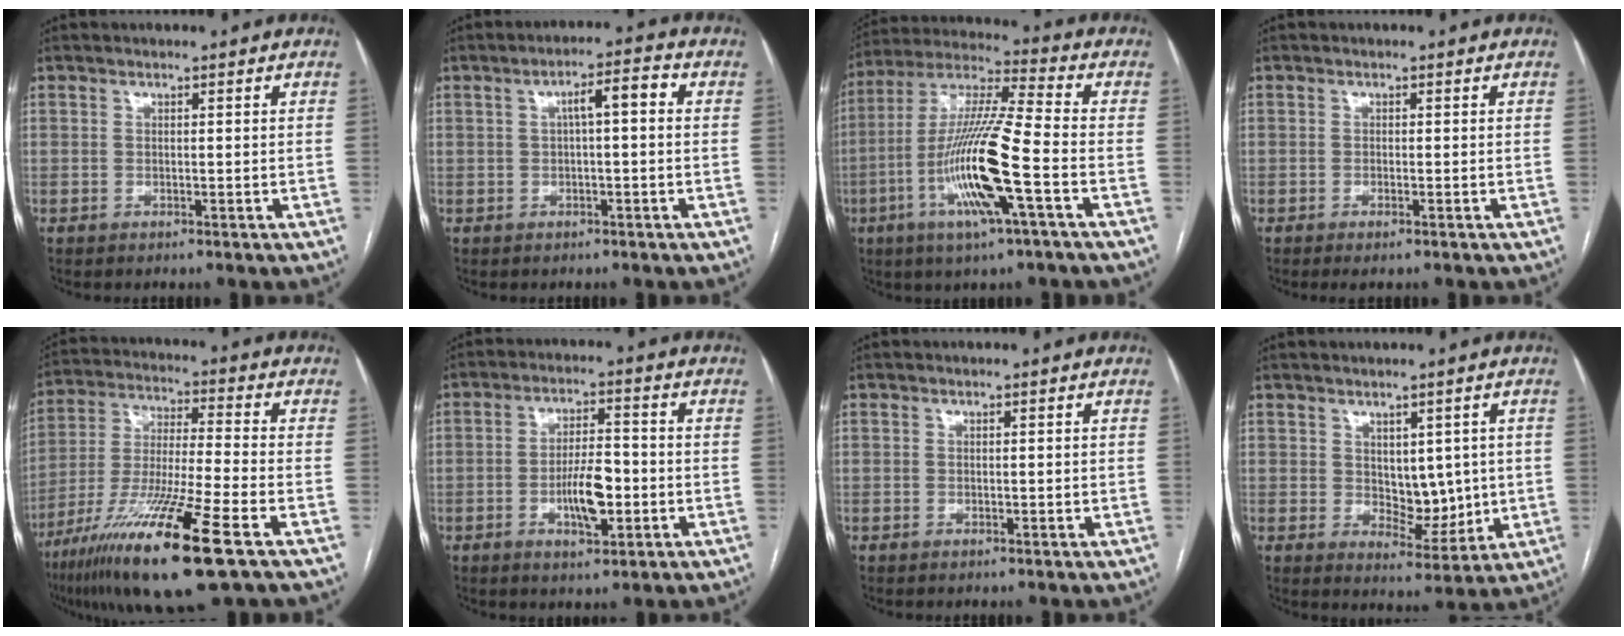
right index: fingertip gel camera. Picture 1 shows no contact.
{"total": 4.7, "force": [0.7, 0.9, 4.5], "torque": [-0.073, 0.018, 0.008]}
{"total": 16.2, "force": [-5.2, 0.5, 15.3], "torque": [-0.308, -0.008, -0.101]}
{"total": 1.2, "force": [-0.8, 0.0, 0.9], "torque": [-0.017, -0.003, -0.012]}
{"total": 18.9, "force": [-10.4, 0.4, 15.8], "torque": [-0.304, -0.050, -0.188]}
{"total": 7.3, "force": [-2.0, 2.3, 6.6], "torque": [-0.121, 0.005, -0.031]}
{"total": 0.0}
{"total": 6.4, "force": [0.7, 3.8, 5.1], "torque": [-0.065, -0.002, 0.028]}